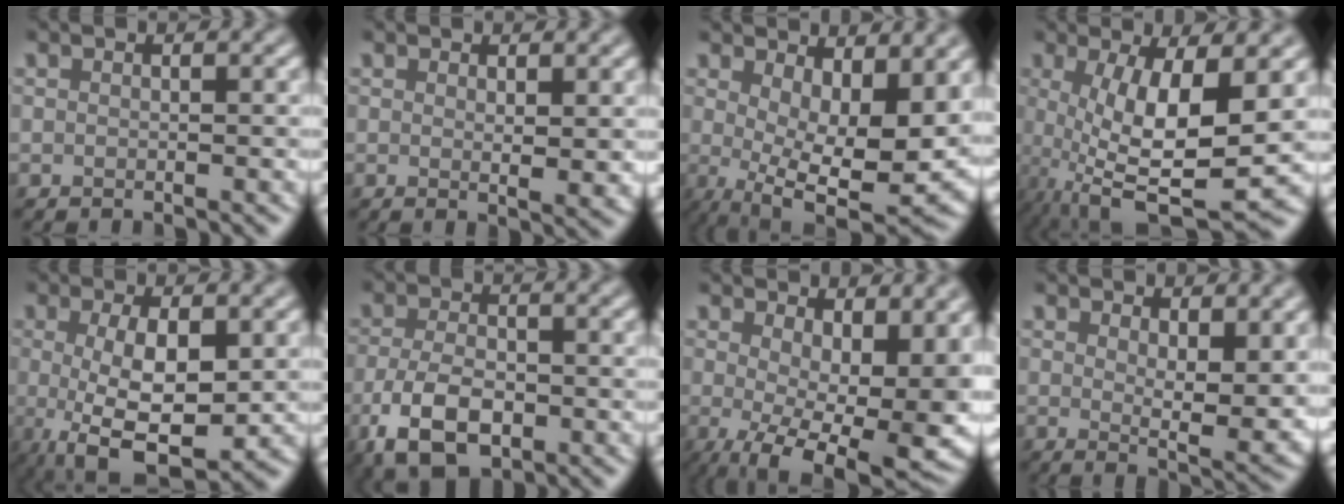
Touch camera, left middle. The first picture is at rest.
{"total": 1.8, "force": [0.8, 0.4, 1.5], "torque": [-0.020, -0.006, 0.015]}
{"total": 11.6, "force": [1.6, 5.0, 10.4], "torque": [-0.158, -0.024, 0.049]}
{"total": 9.7, "force": [-0.9, 2.7, 9.3], "torque": [-0.174, -0.014, -0.009]}
{"total": 7.1, "force": [-0.5, 2.8, 6.5], "torque": [-0.127, -0.011, -0.003]}
{"total": 5.8, "force": [-2.6, 3.0, 4.3], "torque": [-0.090, -0.008, -0.054]}
{"total": 13.7, "force": [-0.2, 6.4, 12.1], "torque": [-0.160, -0.017, 0.030]}
{"total": 5.5, "force": [1.9, 2.0, 4.7], "torque": [-0.074, -0.016, 0.038]}